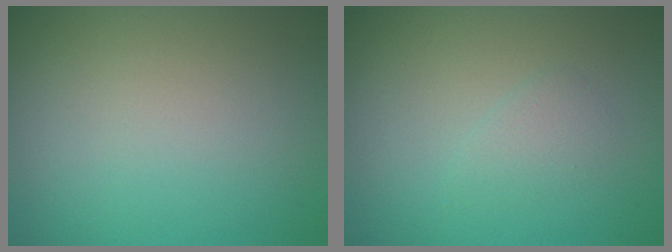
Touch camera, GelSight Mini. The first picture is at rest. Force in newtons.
{"total": 1.1, "press": 1.1, "slide": 0.1}